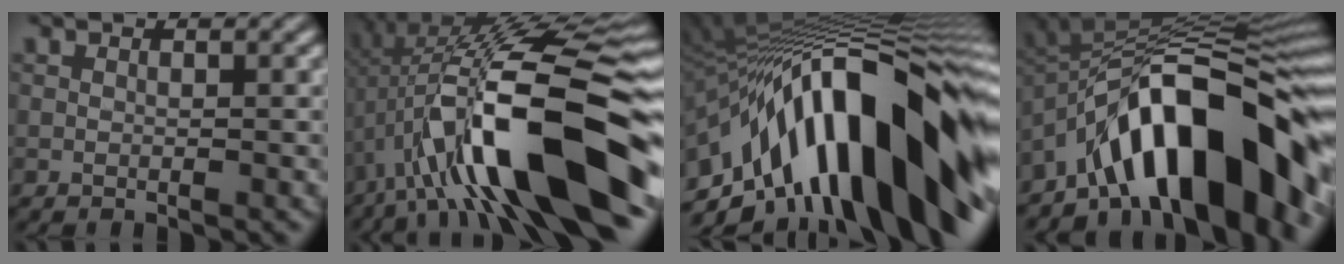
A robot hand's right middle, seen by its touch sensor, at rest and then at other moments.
{"total": 14.1, "force": [-4.5, 3.8, 12.8], "torque": [-0.223, 0.033, -0.058]}
{"total": 17.0, "force": [-5.6, 7.9, 14.0], "torque": [-0.229, 0.041, -0.097]}
{"total": 13.8, "force": [-7.0, 4.9, 10.9], "torque": [-0.163, 0.036, -0.107]}